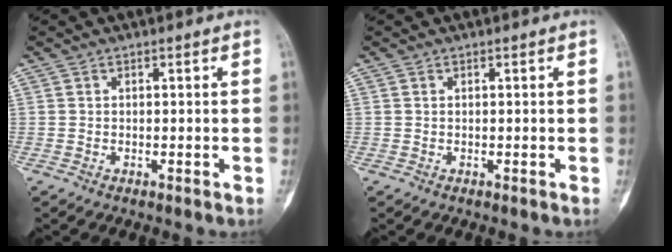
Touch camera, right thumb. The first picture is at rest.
{"total": 0.0}